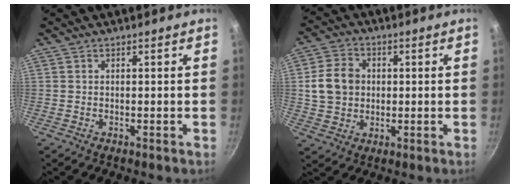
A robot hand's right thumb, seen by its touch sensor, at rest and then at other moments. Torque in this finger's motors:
{"motor_torque": [-0.38, 0.40, 0.12, -0.13, 0.05]}